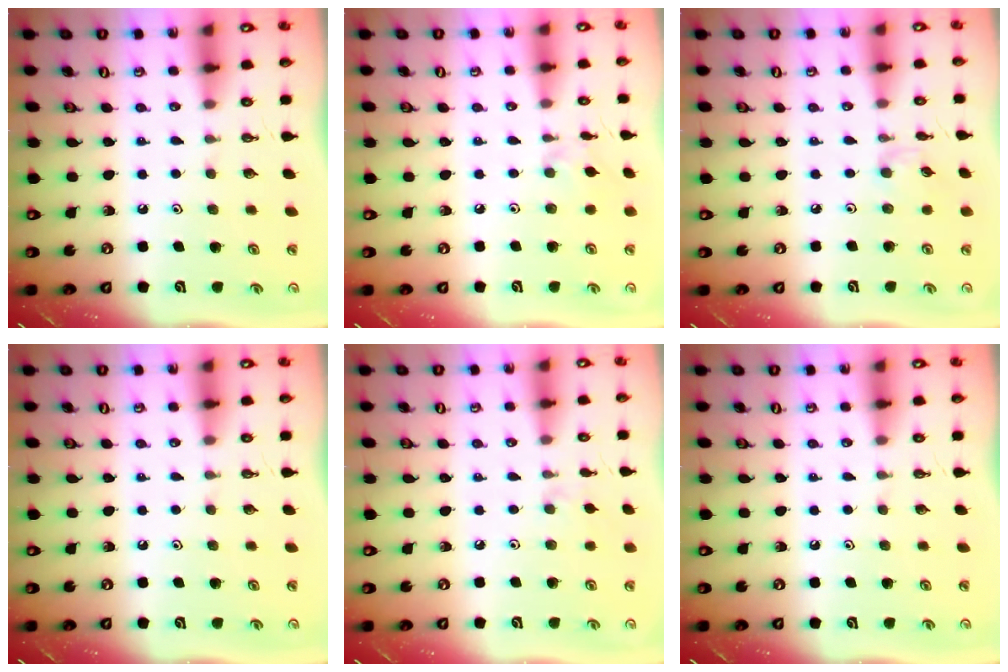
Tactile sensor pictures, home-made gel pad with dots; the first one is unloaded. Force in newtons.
{"total": 2.3, "press": 2.3, "slide": 0.4}
{"total": 2.0, "press": 1.9, "slide": 0.4}
{"total": 0.0}
{"total": 1.1, "press": 1.0, "slide": 0.4}
{"total": 0.0}